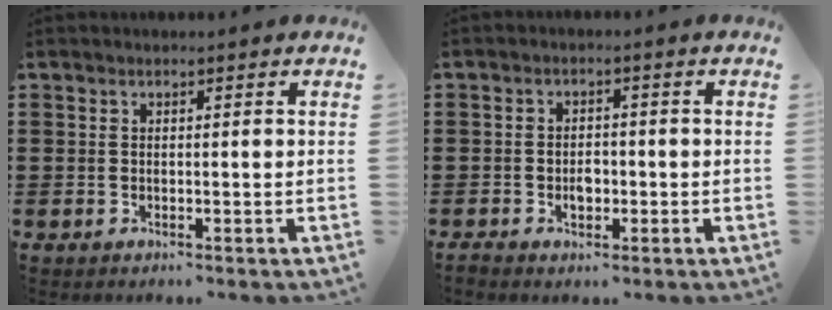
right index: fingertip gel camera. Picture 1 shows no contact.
{"total": 2.4, "force": [-0.7, 1.6, 1.6], "torque": [-0.033, 0.003, -0.013]}